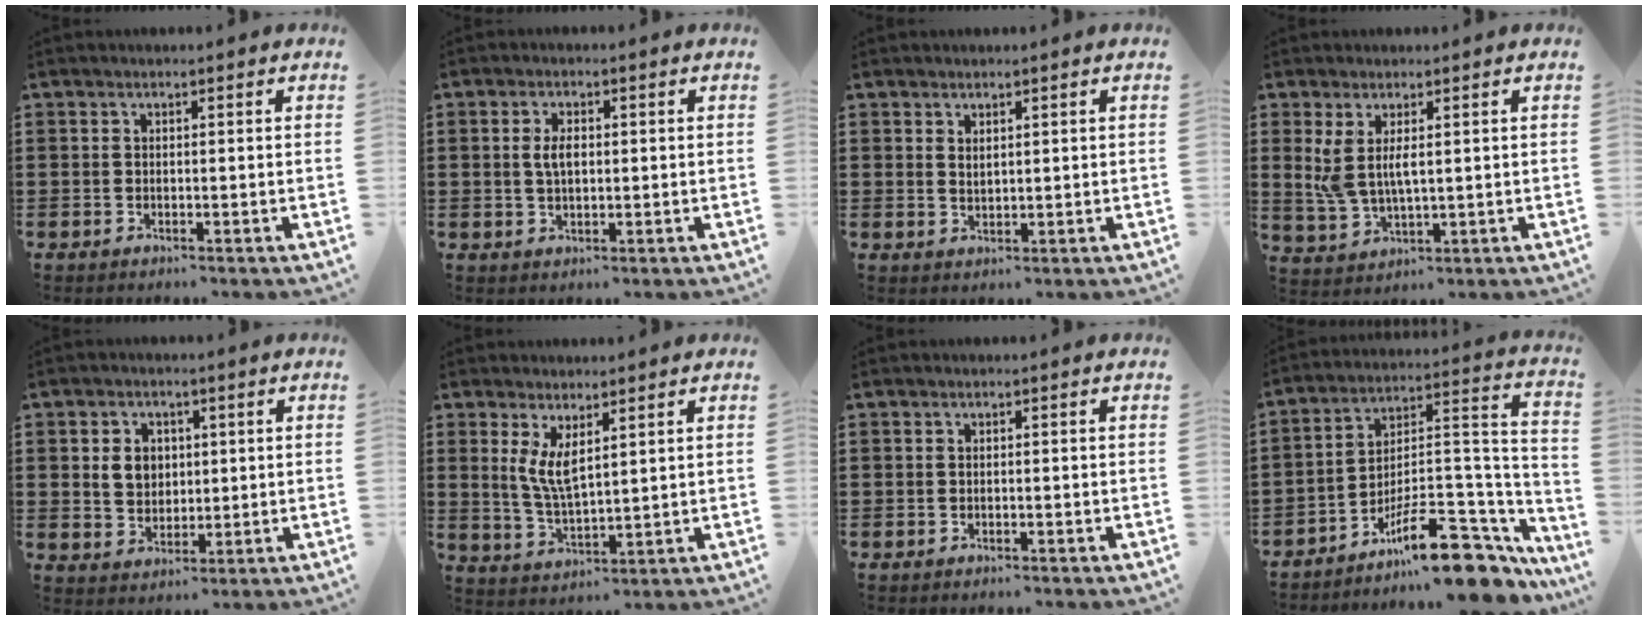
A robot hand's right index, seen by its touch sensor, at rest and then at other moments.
{"total": 3.2, "force": [0.4, 1.5, 2.8], "torque": [-0.057, 0.005, 0.005]}
{"total": 1.2, "force": [1.1, 0.4, 0.3], "torque": [-0.008, 0.002, 0.021]}
{"total": 4.9, "force": [1.4, 2.0, 4.2], "torque": [-0.108, -0.004, 0.017]}
{"total": 4.6, "force": [0.9, 3.8, 2.3], "torque": [-0.060, 0.012, 0.015]}
{"total": 5.1, "force": [2.2, 1.7, 4.3], "torque": [-0.098, -0.005, 0.038]}
{"total": 0.0}
{"total": 13.5, "force": [-9.9, 3.8, 8.4], "torque": [-0.110, 0.036, -0.172]}